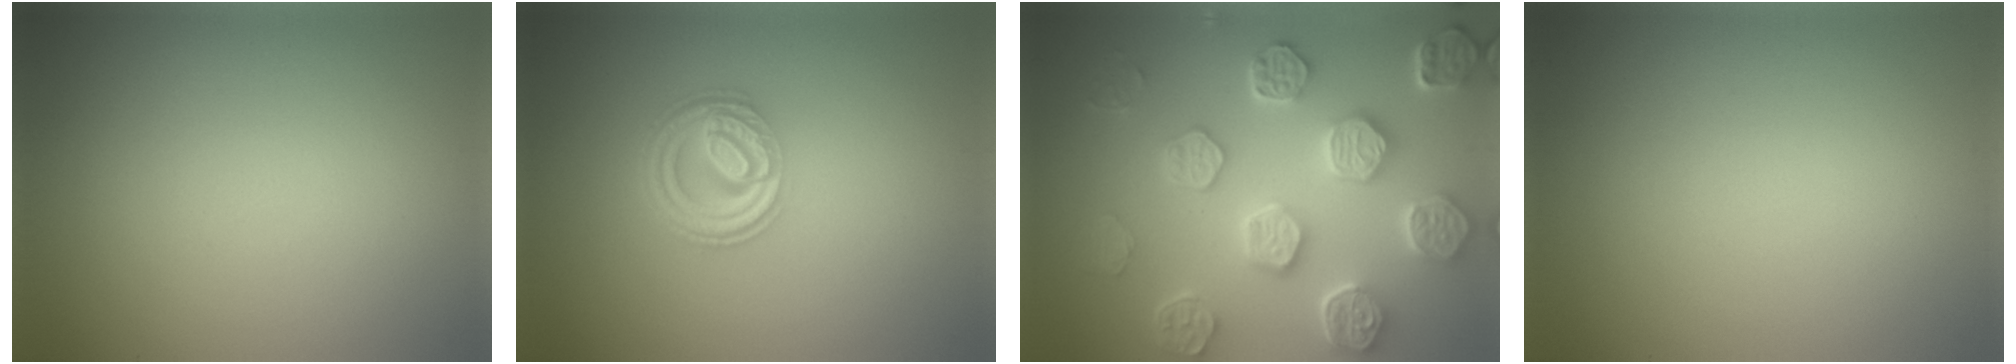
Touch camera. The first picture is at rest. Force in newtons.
{"total": 4.6, "press": 3.3, "slide": 3.2}
{"total": 7.1, "press": 6.0, "slide": 3.8}
{"total": 0.0}